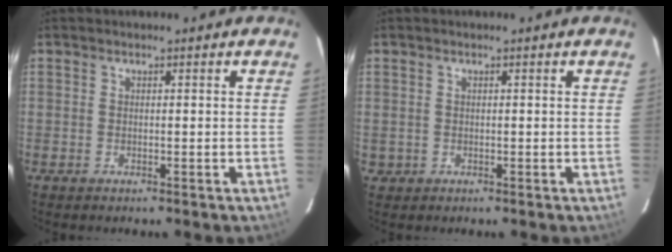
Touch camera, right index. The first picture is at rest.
{"total": 1.4, "force": [0.0, 1.4, 0.1], "torque": [0.000, 0.002, 0.002]}